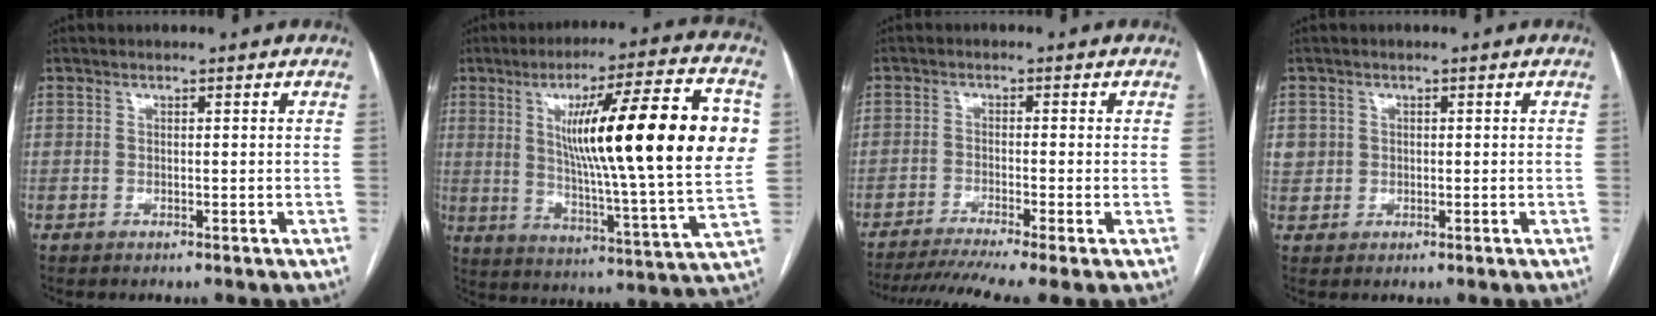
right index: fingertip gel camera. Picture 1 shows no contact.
{"total": 25.2, "force": [5.4, 1.3, 24.6], "torque": [-0.355, 0.007, 0.071]}
{"total": 10.9, "force": [-8.5, -0.5, 6.8], "torque": [-0.105, -0.019, -0.134]}
{"total": 2.8, "force": [0.6, 2.7, 0.4], "torque": [0.000, 0.008, 0.016]}